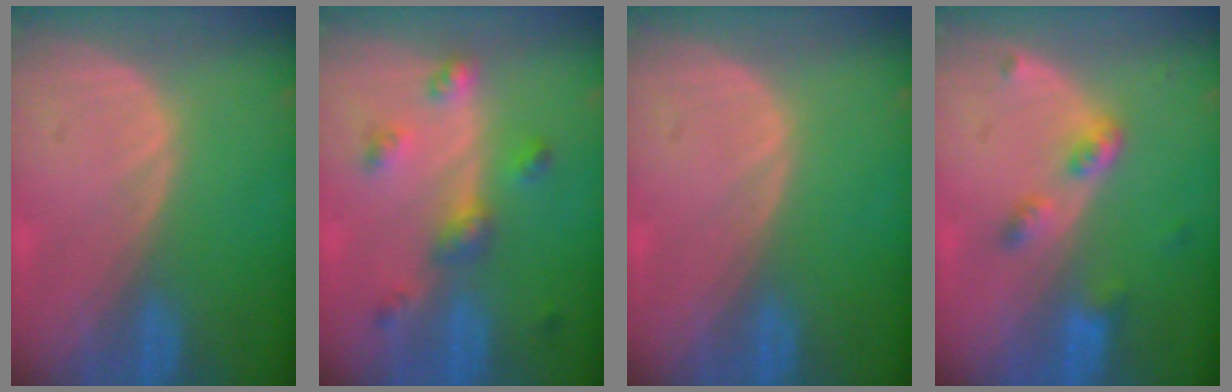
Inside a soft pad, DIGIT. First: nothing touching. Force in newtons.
{"total": 5.0, "press": 4.9, "slide": 0.6}
{"total": 0.0}
{"total": 4.3, "press": 4.0, "slide": 1.6}